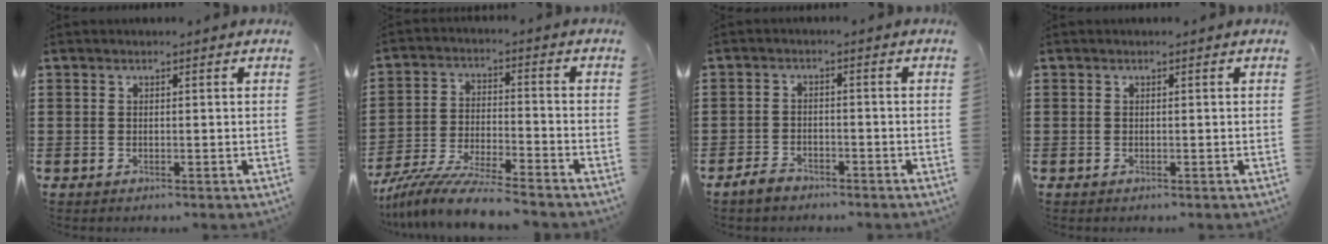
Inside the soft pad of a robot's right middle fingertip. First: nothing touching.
{"total": 8.6, "force": [-8.1, -0.1, 2.9], "torque": [-0.060, 0.000, -0.159]}
{"total": 2.6, "force": [-2.2, 1.0, 0.7], "torque": [-0.024, 0.004, -0.049]}
{"total": 0.0}